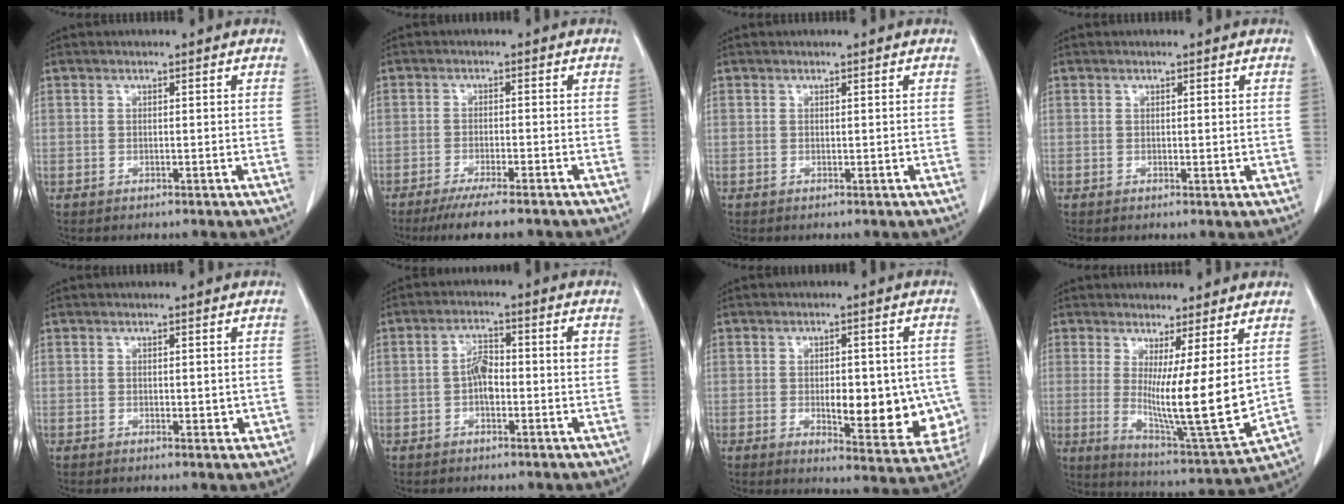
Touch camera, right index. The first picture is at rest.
{"total": 8.6, "force": [-7.1, 0.6, 4.9], "torque": [-0.066, -0.016, -0.107]}
{"total": 0.0}
{"total": 1.1, "force": [-0.1, 0.4, 1.0], "torque": [-0.015, -0.002, -0.001]}
{"total": 2.0, "force": [-0.1, 1.0, 1.7], "torque": [-0.019, -0.002, 0.000]}
{"total": 5.1, "force": [-0.2, 2.0, 4.7], "torque": [-0.092, 0.022, -0.007]}
{"total": 14.5, "force": [-2.3, 5.7, 13.1], "torque": [-0.134, 0.001, -0.009]}
{"total": 12.4, "force": [1.9, 0.2, 12.2], "torque": [-0.209, -0.047, 0.036]}